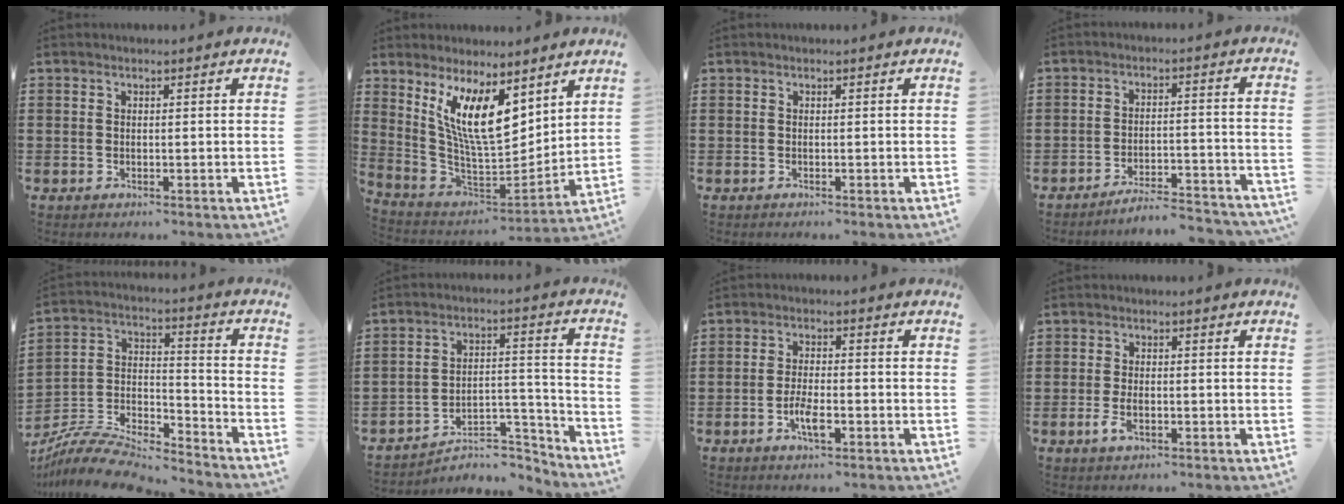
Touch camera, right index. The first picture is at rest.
{"total": 11.4, "force": [5.9, 3.9, 9.0], "torque": [-0.189, -0.028, 0.111]}
{"total": 0.0}
{"total": 4.9, "force": [-4.7, 0.3, 1.5], "torque": [-0.026, 0.001, -0.092]}
{"total": 9.5, "force": [-8.9, 2.0, 2.6], "torque": [-0.058, 0.013, -0.178]}
{"total": 6.2, "force": [-5.4, 2.0, 2.3], "torque": [-0.035, 0.010, -0.104]}
{"total": 4.4, "force": [-1.9, 1.5, 3.7], "torque": [-0.074, 0.002, -0.037]}
{"total": 3.0, "force": [-1.0, 1.4, 2.5], "torque": [-0.061, -0.006, -0.022]}